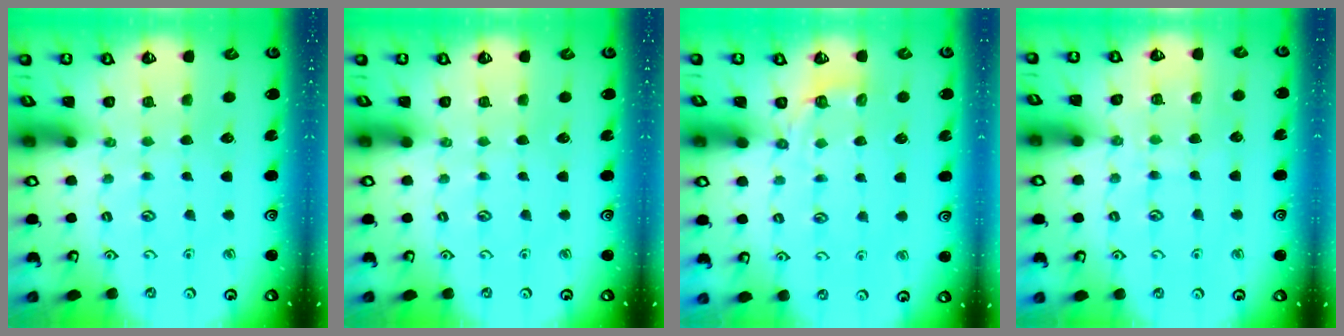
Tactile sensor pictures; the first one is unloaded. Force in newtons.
{"total": 0.0}
{"total": 2.9, "press": 2.0, "slide": 2.1}
{"total": 6.5, "press": 6.5, "slide": 0.7}